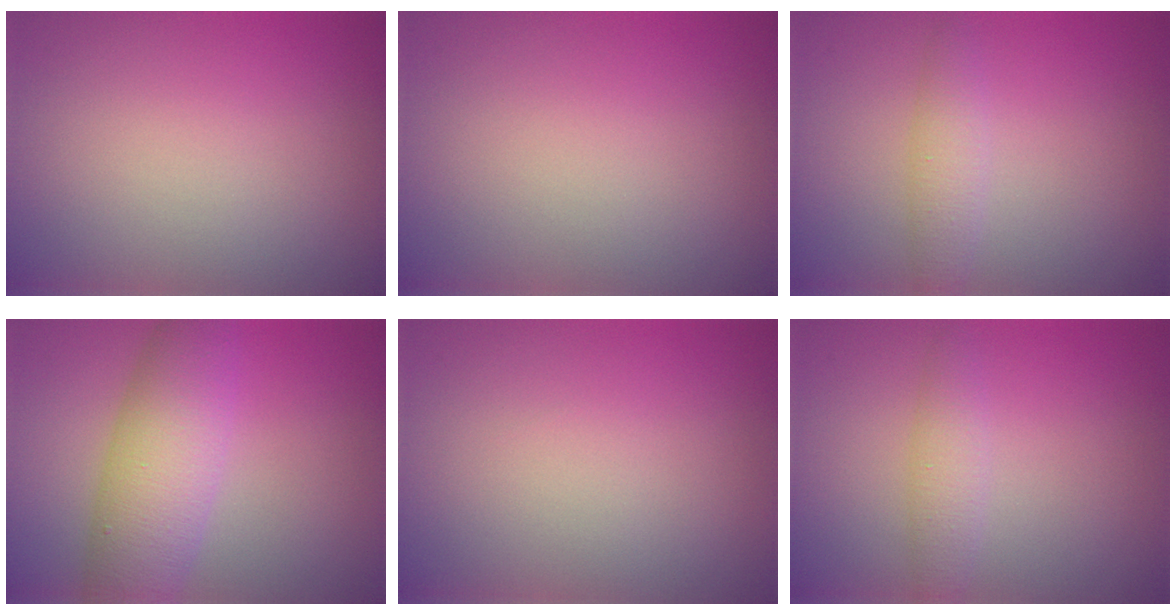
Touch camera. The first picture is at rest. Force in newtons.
{"total": 0.0}
{"total": 2.0, "press": 2.0, "slide": 0.1}
{"total": 6.8, "press": 6.8, "slide": 0.2}
{"total": 0.0}
{"total": 2.0, "press": 2.0, "slide": 0.1}